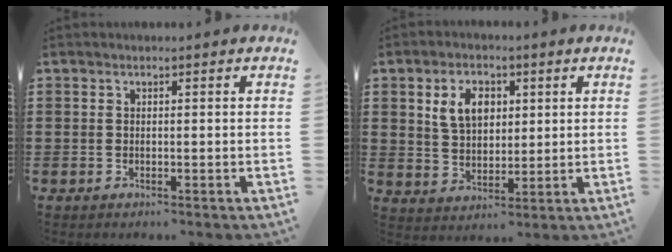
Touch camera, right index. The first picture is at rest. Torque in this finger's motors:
{"motor_torque": [1.38, 0.59, 0.23, 0.10]}